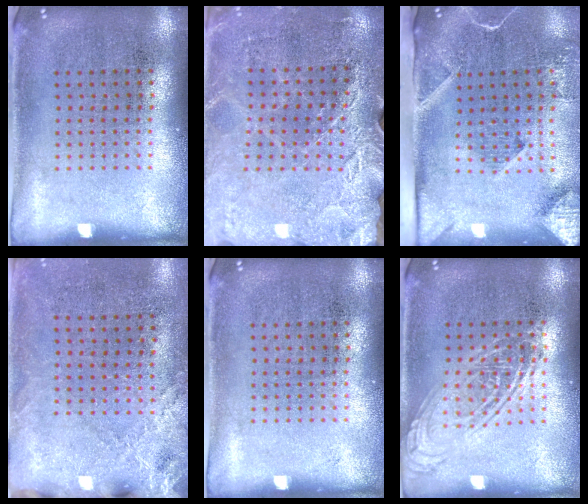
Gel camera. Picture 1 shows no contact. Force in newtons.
{"total": 2.7, "press": 2.7, "slide": 0.4}
{"total": 3.0, "press": 2.1, "slide": 2.1}
{"total": 2.5, "press": 2.2, "slide": 1.2}
{"total": 0.0}
{"total": 2.6, "press": 2.6, "slide": 0.3}